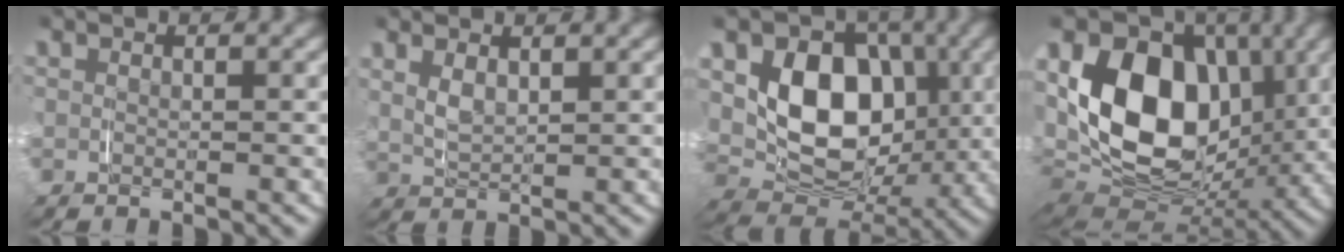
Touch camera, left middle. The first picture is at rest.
{"total": 2.6, "force": [1.0, 1.6, 1.8], "torque": [-0.049, -0.008, 0.024]}
{"total": 11.9, "force": [0.9, 9.0, 7.8], "torque": [-0.153, -0.022, 0.016]}
{"total": 15.0, "force": [1.5, 10.3, 10.7], "torque": [-0.200, -0.014, 0.019]}